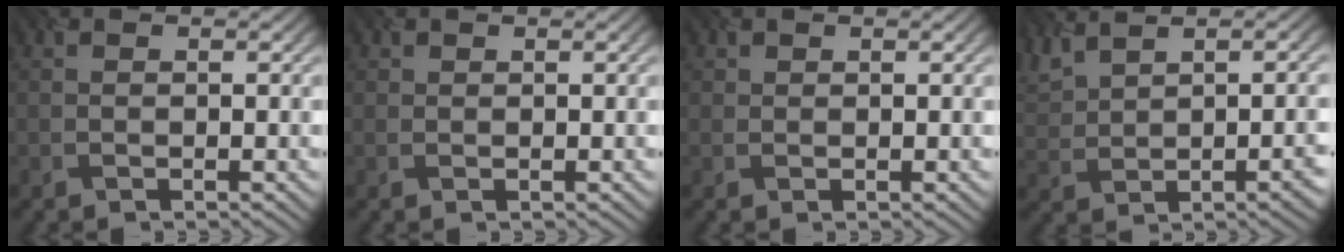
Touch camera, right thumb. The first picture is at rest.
{"total": 0.6, "force": [0.4, 0.4, 0.1], "torque": [0.000, -0.002, 0.014]}
{"total": 1.0, "force": [0.6, 0.8, 0.0], "torque": [0.003, 0.001, 0.017]}
{"total": 8.6, "force": [3.6, 3.8, 6.8], "torque": [-0.124, 0.028, 0.069]}